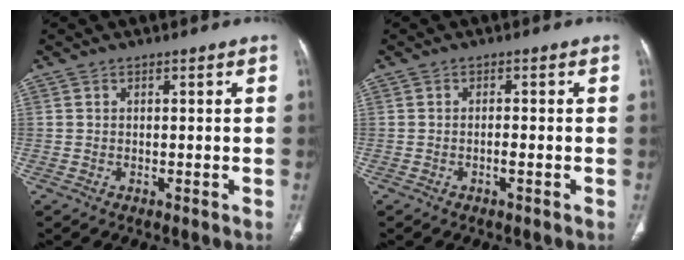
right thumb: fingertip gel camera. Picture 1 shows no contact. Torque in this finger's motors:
{"motor_torque": [-0.21, 0.16, -0.47, 0.33, -0.01]}